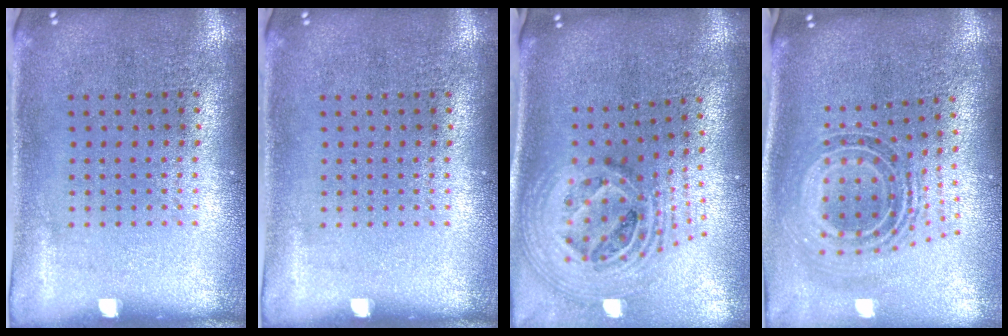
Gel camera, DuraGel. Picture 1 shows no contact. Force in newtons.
{"total": 0.0}
{"total": 2.7, "press": 1.9, "slide": 1.9}
{"total": 1.3, "press": 1.1, "slide": 0.8}